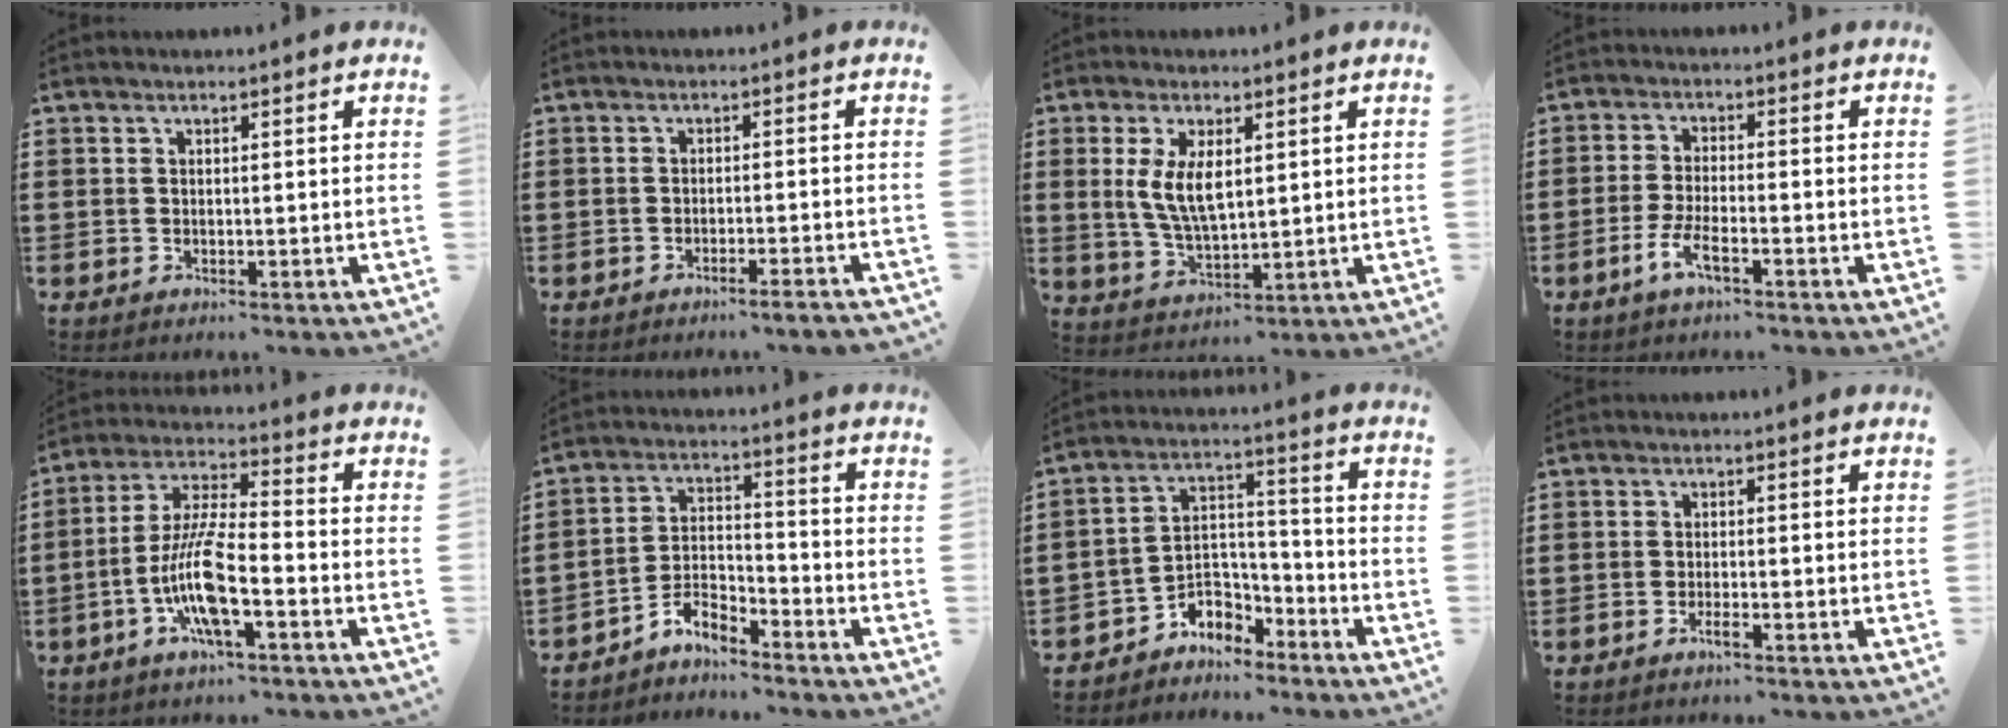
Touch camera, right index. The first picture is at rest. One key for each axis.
{"total": 2.2, "fx": -1.8, "fy": -0.3, "fz": 1.2, "tx": -0.018, "ty": -0.001, "tz": -0.035}
{"total": 6.6, "fx": 1.2, "fy": 3.0, "fz": 5.8, "tx": -0.123, "ty": 0.004, "tz": 0.020}
{"total": 4.3, "fx": -2.5, "fy": 0.7, "fz": 3.4, "tx": -0.078, "ty": -0.005, "tz": -0.051}
{"total": 10.2, "fx": -4.0, "fy": 2.3, "fz": 9.2, "tx": -0.206, "ty": -0.011, "tz": -0.081}
{"total": 4.9, "fx": -4.6, "fy": 0.9, "fz": 1.2, "tx": -0.032, "ty": 0.008, "tz": -0.096}
{"total": 4.8, "fx": -4.1, "fy": 2.5, "fz": 0.6, "tx": -0.026, "ty": 0.003, "tz": -0.088}
{"total": 1.6, "fx": -1.0, "fy": 0.2, "fz": 1.2, "tx": -0.021, "ty": -0.002, "tz": -0.018}